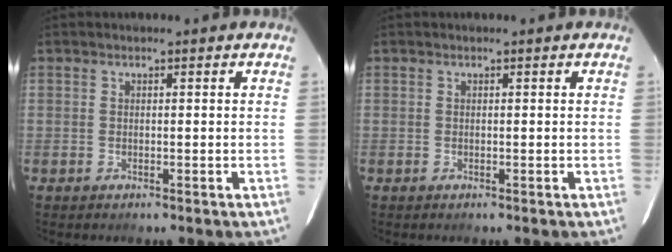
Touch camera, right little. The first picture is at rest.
{"total": 0.0}